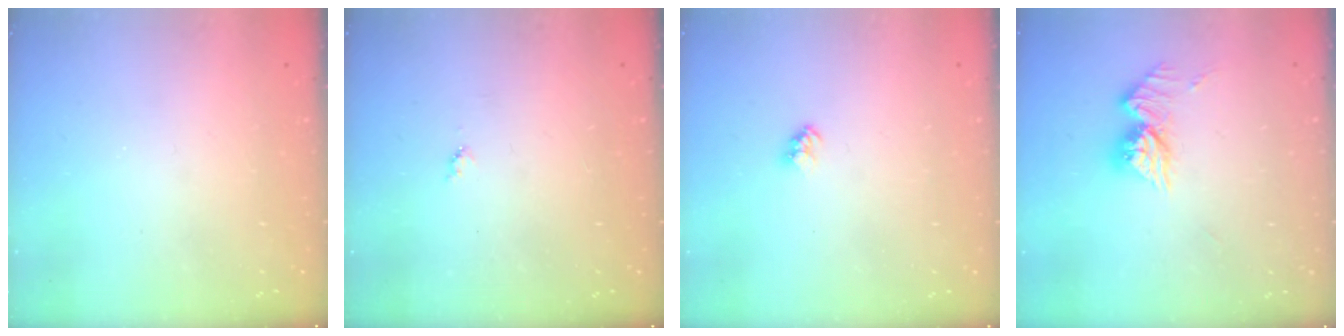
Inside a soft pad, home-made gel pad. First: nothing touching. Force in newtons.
{"total": 3.9, "press": 3.9, "slide": 0.4}
{"total": 2.4, "press": 2.4, "slide": 0.2}
{"total": 10.6, "press": 10.6, "slide": 1.0}